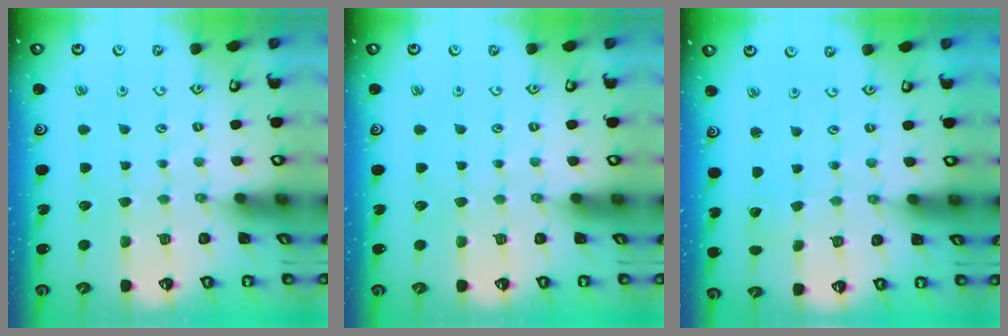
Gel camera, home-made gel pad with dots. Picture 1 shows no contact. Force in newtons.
{"total": 0.0}
{"total": 1.2, "press": 1.2, "slide": 0.1}